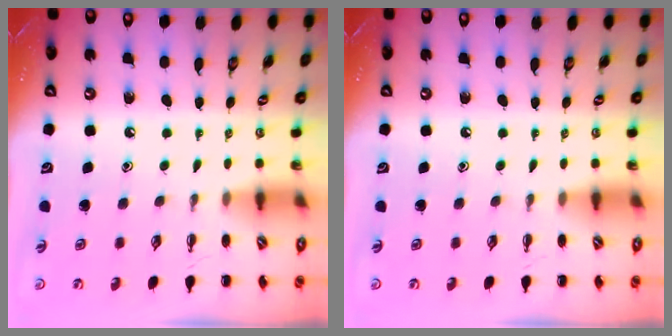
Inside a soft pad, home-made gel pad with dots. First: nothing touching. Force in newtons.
{"total": 0.0}